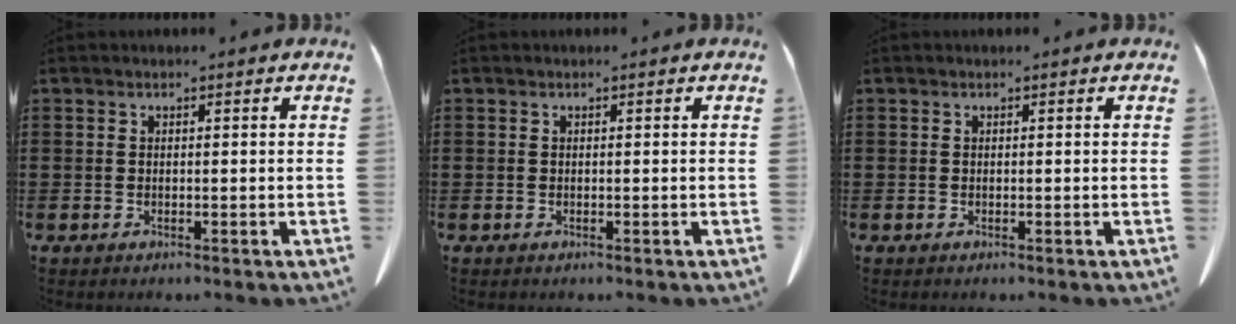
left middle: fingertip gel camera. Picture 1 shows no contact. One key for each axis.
{"total": 0.0}
{"total": 0.0}